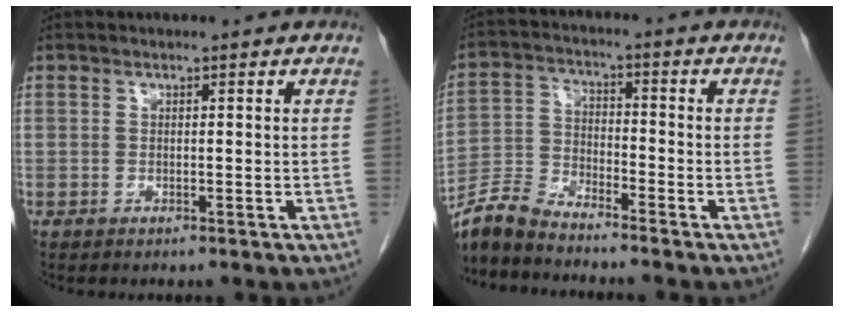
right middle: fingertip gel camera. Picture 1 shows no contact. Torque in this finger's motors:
{"motor_torque": [0.33, 0.14, 0.01, 0.00]}